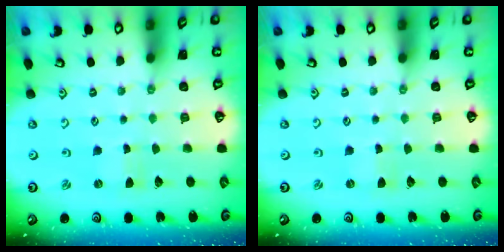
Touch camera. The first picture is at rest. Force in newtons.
{"total": 0.0}